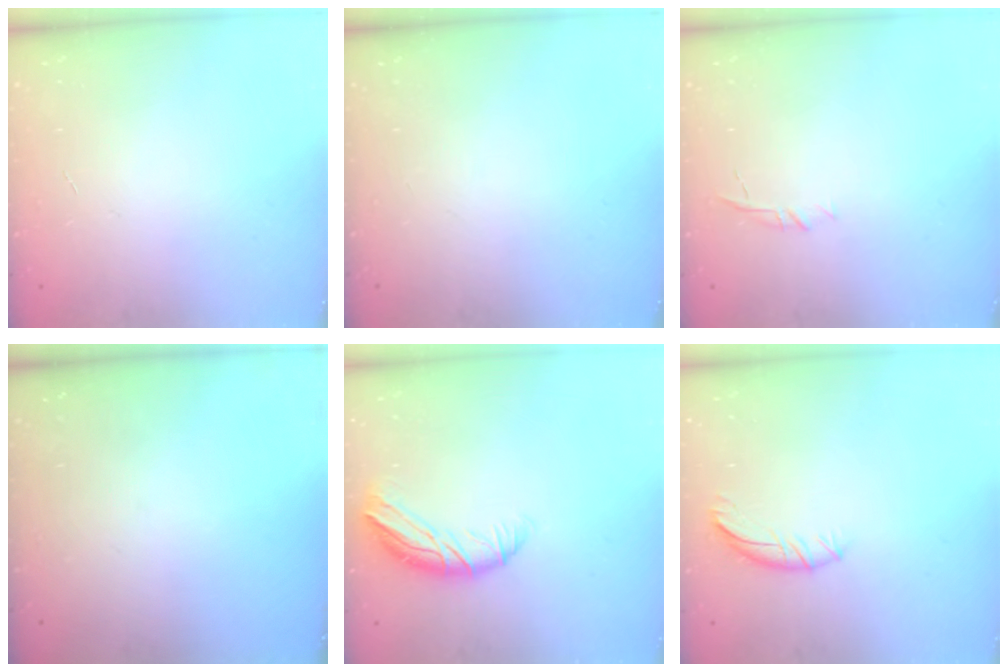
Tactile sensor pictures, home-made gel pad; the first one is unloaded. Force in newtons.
{"total": 0.0}
{"total": 5.6, "press": 5.4, "slide": 1.7}
{"total": 0.0}
{"total": 9.7, "press": 9.7, "slide": 0.8}
{"total": 7.5, "press": 7.5, "slide": 0.7}